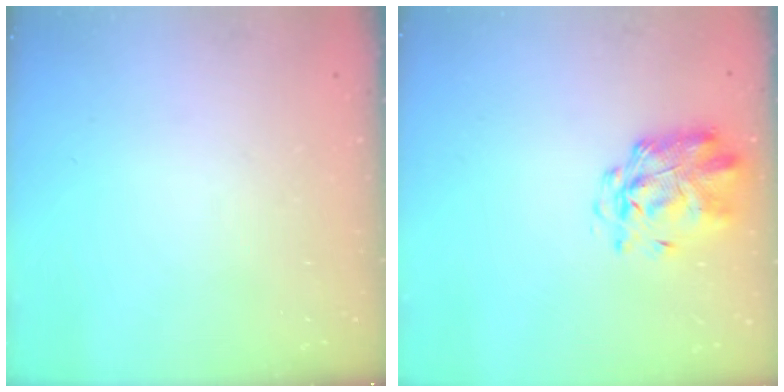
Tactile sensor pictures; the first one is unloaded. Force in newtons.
{"total": 2.8, "press": 2.7, "slide": 0.8}